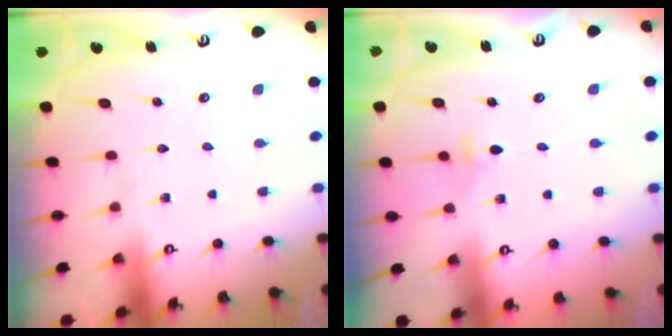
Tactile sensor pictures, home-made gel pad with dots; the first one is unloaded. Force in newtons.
{"total": 3.1, "press": 3.0, "slide": 0.8}